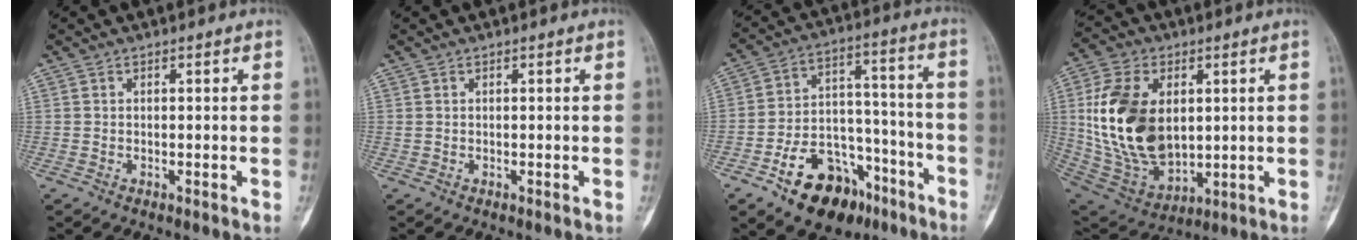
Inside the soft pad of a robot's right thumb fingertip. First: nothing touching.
{"total": 0.0}
{"total": 17.8, "force": [-10.4, 11.0, 9.4], "torque": [-0.109, 0.086, -0.161]}
{"total": 21.1, "force": [2.6, 13.3, 16.2], "torque": [-0.302, -0.018, 0.068]}